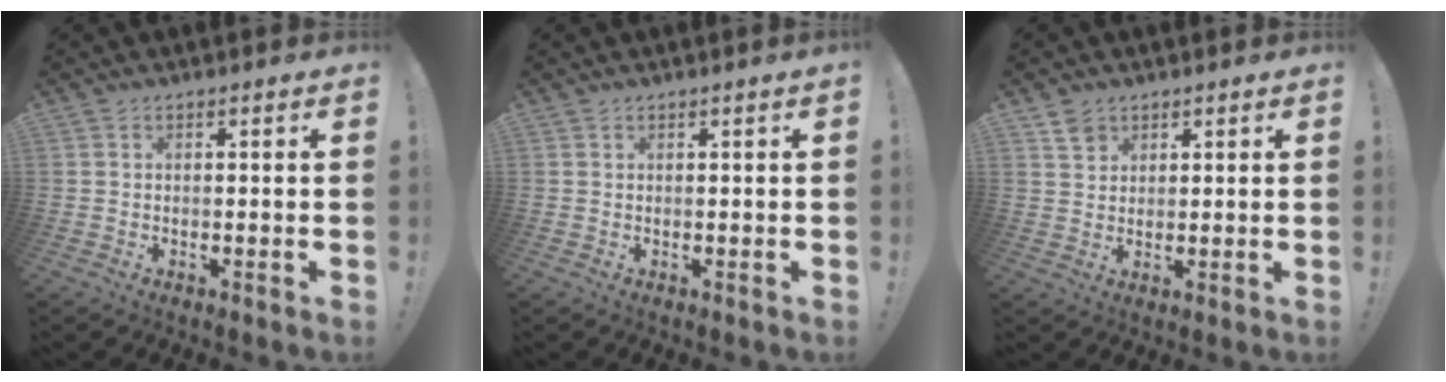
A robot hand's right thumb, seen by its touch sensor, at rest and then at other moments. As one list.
[{"total": 0.6, "force": [0.1, -0.3, 0.5], "torque": [-0.009, 0.000, 0.001]}, {"total": 3.8, "force": [2.6, 2.6, 0.9], "torque": [-0.007, -0.010, 0.048]}]